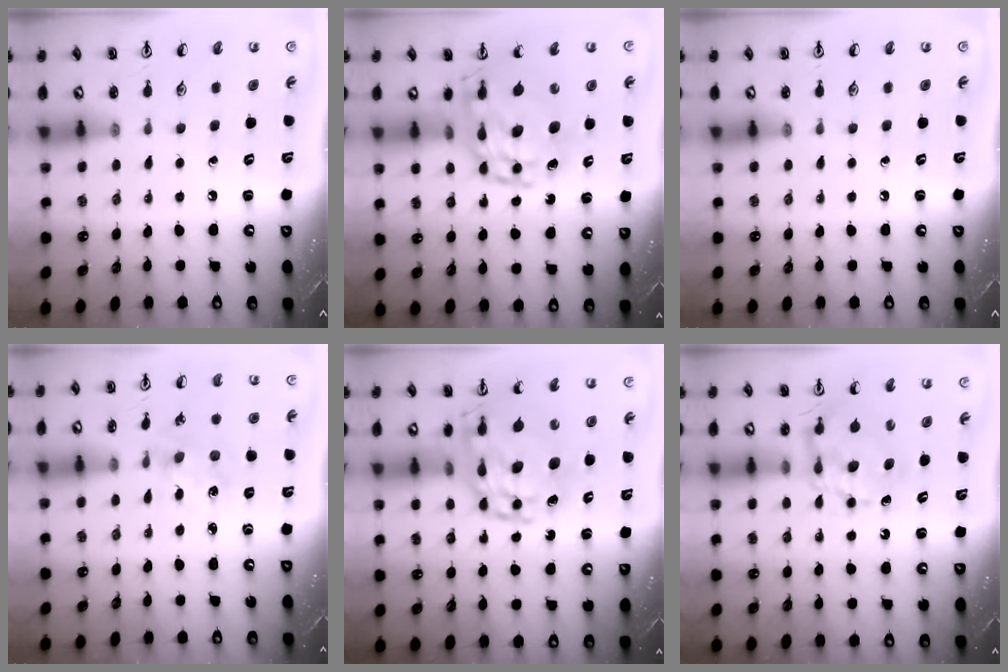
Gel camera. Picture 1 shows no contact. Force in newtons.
{"total": 16.4, "press": 16.3, "slide": 2.0}
{"total": 0.0}
{"total": 1.1, "press": 1.1, "slide": 0.2}
{"total": 16.4, "press": 16.3, "slide": 2.0}
{"total": 7.2, "press": 7.2, "slide": 0.3}